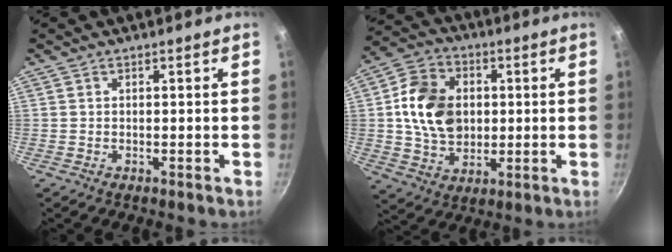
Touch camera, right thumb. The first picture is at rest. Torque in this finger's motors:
{"motor_torque": [1.73, 1.90, 1.37, -0.37, 0.17]}